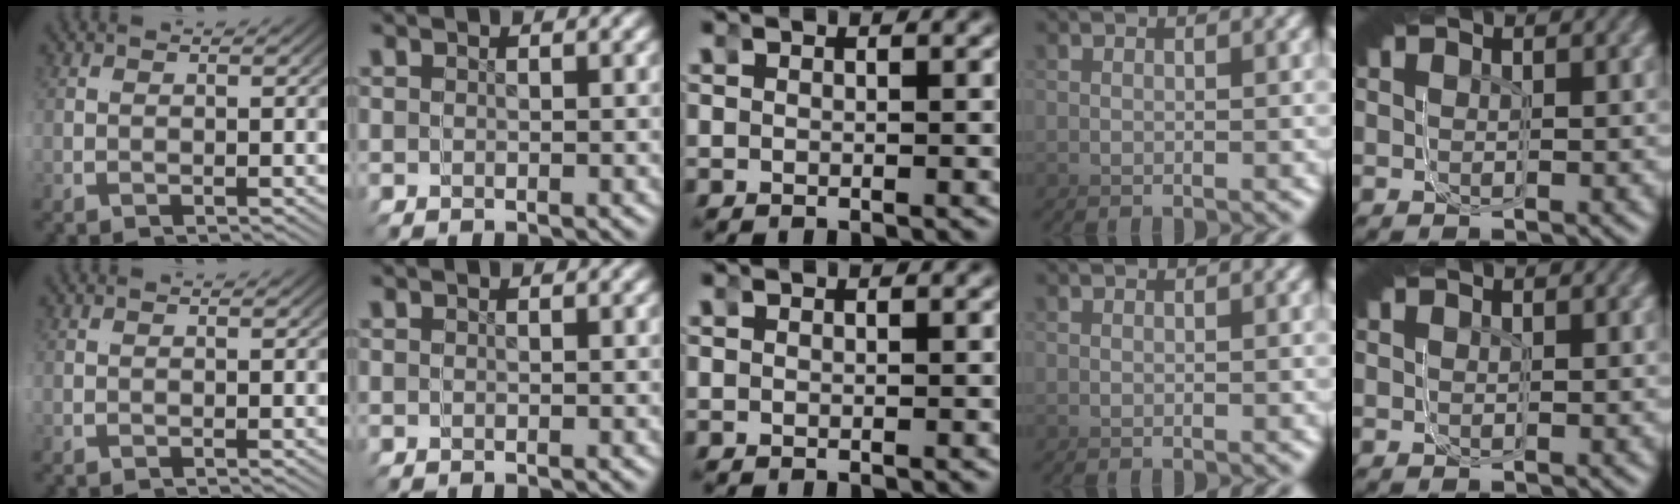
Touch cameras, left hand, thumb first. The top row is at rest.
{}